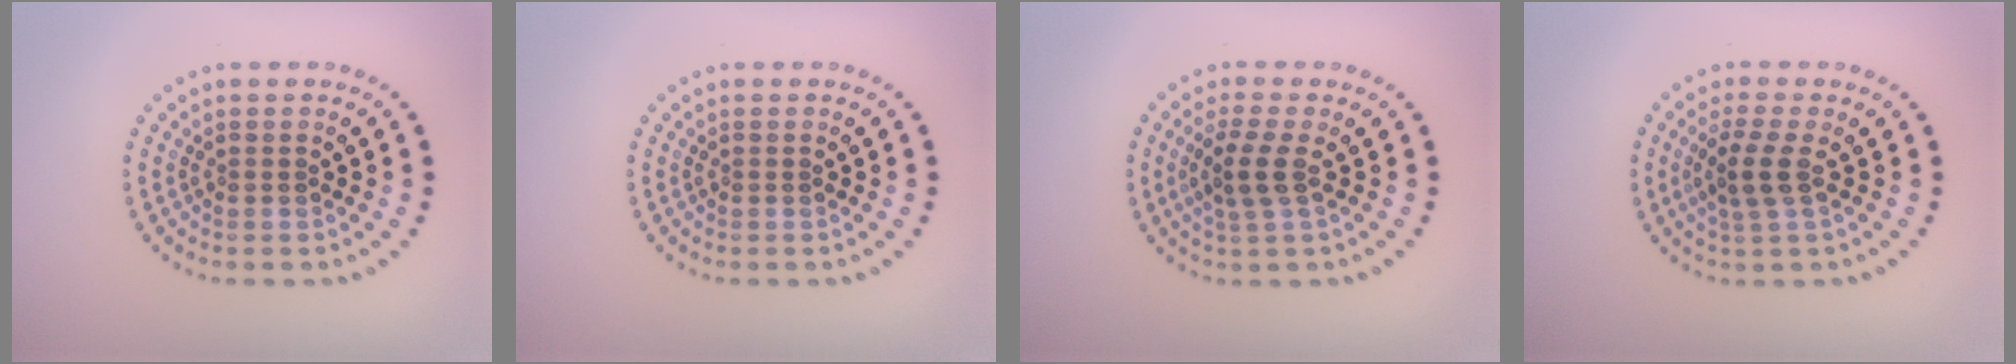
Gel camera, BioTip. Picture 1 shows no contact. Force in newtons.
{"total": 0.0}
{"total": 2.7, "press": 2.4, "slide": 1.3}
{"total": 2.7, "press": 2.4, "slide": 1.3}